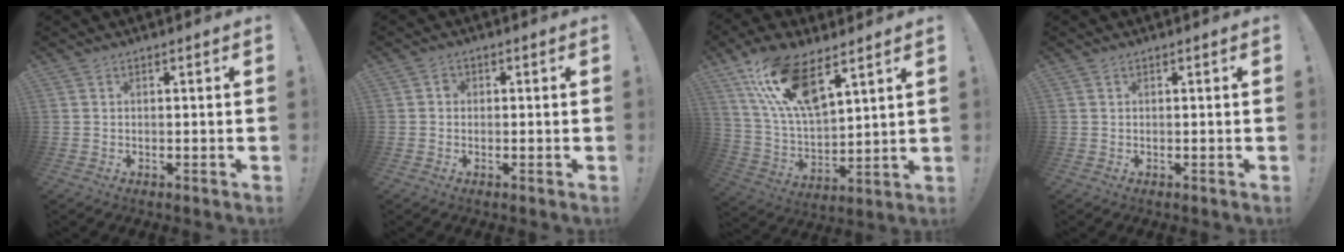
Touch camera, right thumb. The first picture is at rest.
{"total": 1.6, "force": [-0.3, 1.4, 0.7], "torque": [-0.015, 0.008, -0.006]}
{"total": 16.8, "force": [10.8, 6.0, 11.4], "torque": [-0.231, -0.055, 0.193]}
{"total": 0.0}